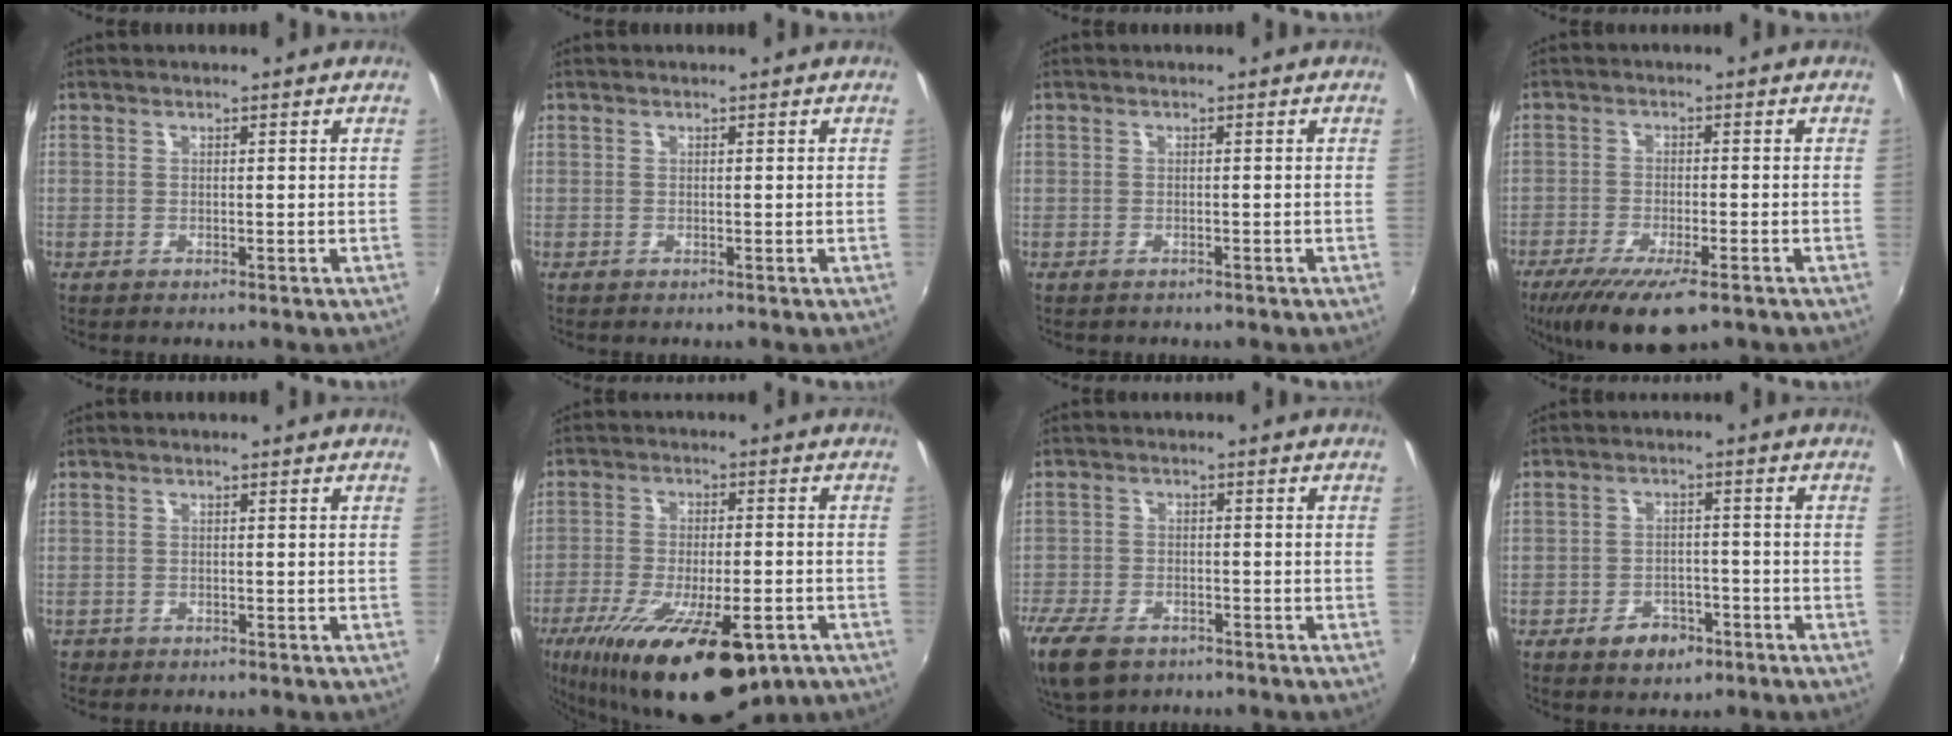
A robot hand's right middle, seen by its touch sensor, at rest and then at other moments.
{"total": 0.0}
{"total": 0.9, "force": [-0.7, 0.5, 0.1], "torque": [-0.005, -0.002, -0.011]}
{"total": 11.8, "force": [-8.0, 3.1, 8.2], "torque": [-0.172, -0.043, -0.134]}
{"total": 1.7, "force": [-1.1, 1.3, 0.3], "torque": [-0.011, -0.004, -0.018]}
{"total": 23.6, "force": [-14.0, 8.6, 16.9], "torque": [-0.322, -0.067, -0.212]}
{"total": 12.3, "force": [-8.0, 6.8, 6.3], "torque": [-0.175, -0.032, -0.148]}
{"total": 5.9, "force": [-3.5, 4.0, 2.6], "torque": [-0.060, 0.008, -0.041]}